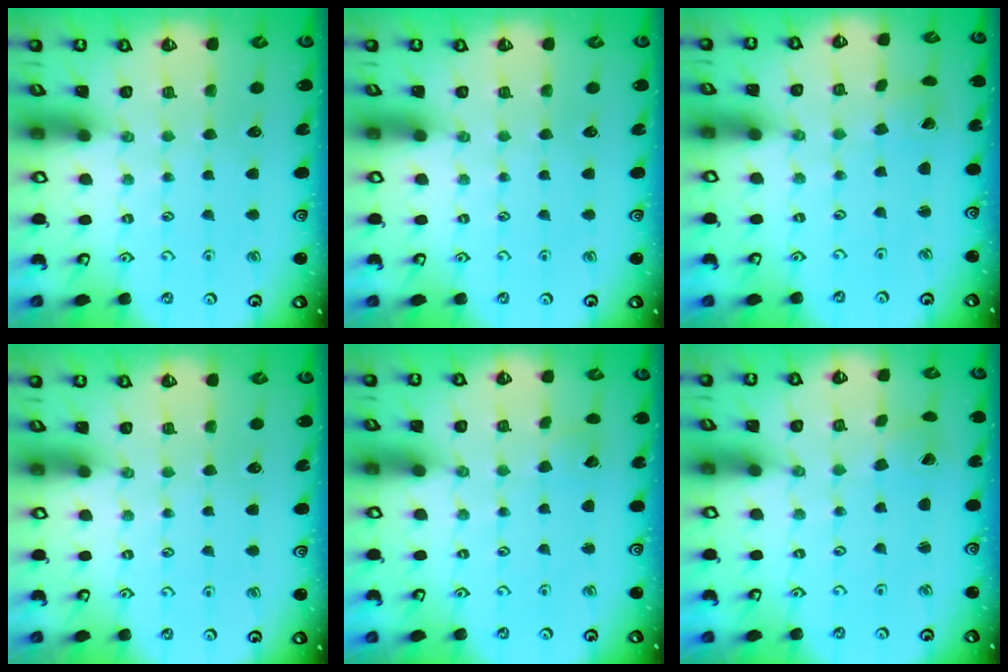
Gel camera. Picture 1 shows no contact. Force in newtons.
{"total": 0.0}
{"total": 1.9, "press": 1.9, "slide": 0.0}
{"total": 0.0}
{"total": 2.4, "press": 2.4, "slide": 0.2}
{"total": 2.1, "press": 2.1, "slide": 0.3}